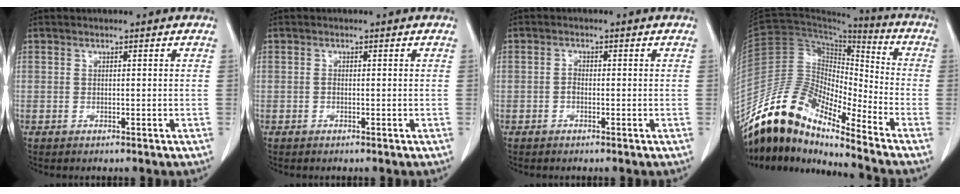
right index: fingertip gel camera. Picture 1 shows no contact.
{"total": 0.0}
{"total": 1.0, "force": [-0.5, 0.5, 0.7], "torque": [-0.011, 0.004, -0.011]}
{"total": 13.9, "force": [-12.2, 2.9, 5.9], "torque": [-0.111, 0.046, -0.232]}